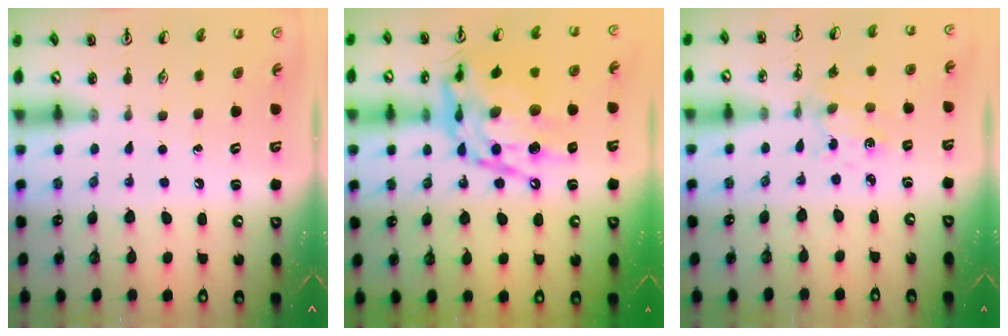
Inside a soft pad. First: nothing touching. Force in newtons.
{"total": 18.7, "press": 18.6, "slide": 1.6}
{"total": 2.0, "press": 2.0, "slide": 0.3}